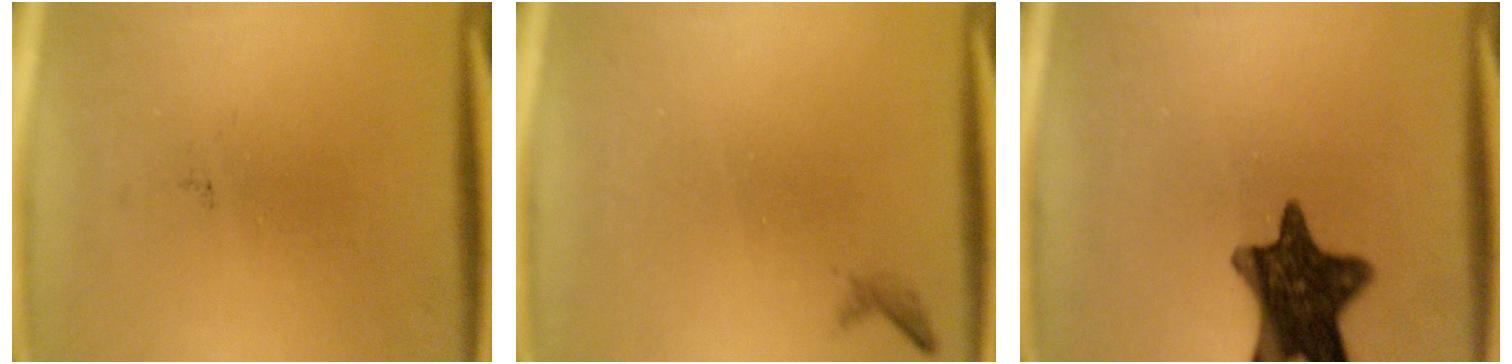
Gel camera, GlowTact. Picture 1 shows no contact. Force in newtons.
{"total": 0.6}
{"total": 12.8}